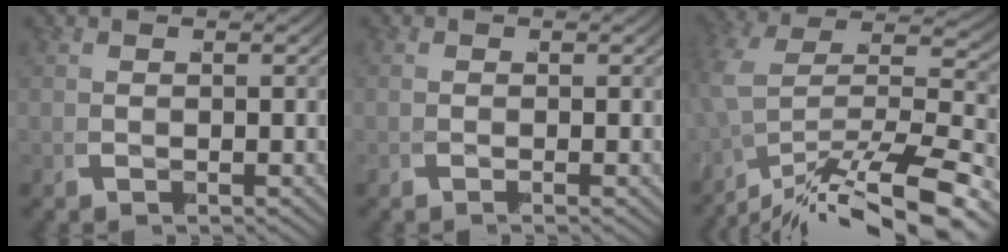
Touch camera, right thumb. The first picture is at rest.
{"total": 0.0}
{"total": 10.7, "force": [-5.1, 5.6, 7.6], "torque": [-0.144, -0.035, -0.054]}